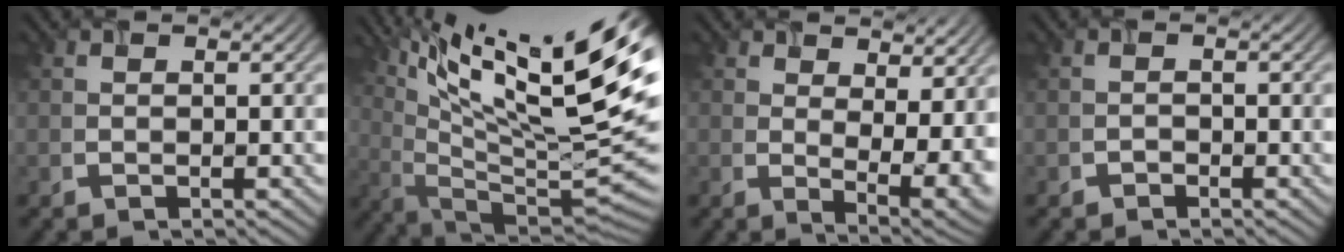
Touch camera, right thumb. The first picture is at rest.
{"total": 18.2, "force": [9.5, 4.1, 15.0], "torque": [-0.248, 0.007, 0.156]}
{"total": 8.6, "force": [4.1, 4.1, 6.3], "torque": [-0.090, -0.008, 0.069]}
{"total": 0.8, "force": [-0.7, 0.3, -0.2], "torque": [0.009, -0.001, -0.015]}